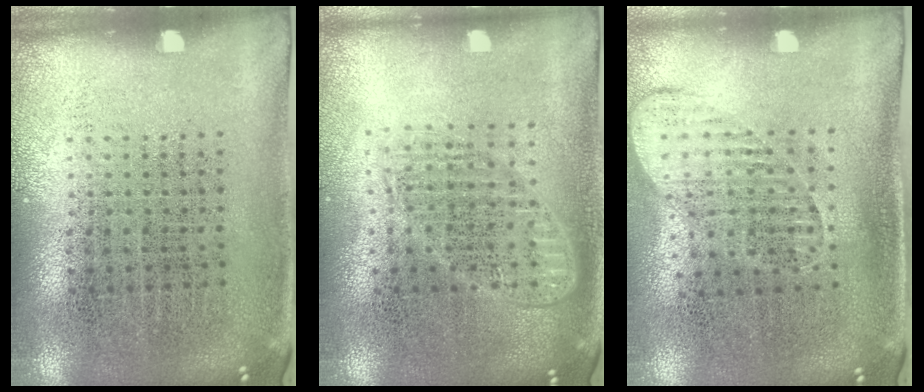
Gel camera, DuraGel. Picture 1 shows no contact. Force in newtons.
{"total": 1.6, "press": 1.4, "slide": 0.8}
{"total": 1.3, "press": 1.1, "slide": 0.7}